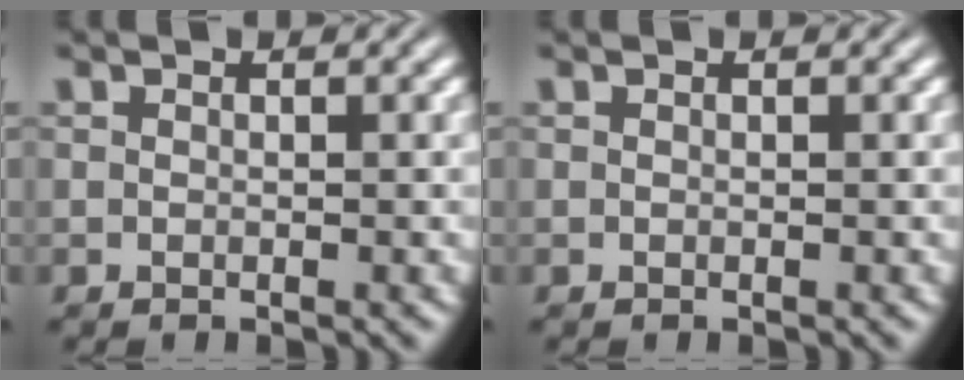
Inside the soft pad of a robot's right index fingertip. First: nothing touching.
{"total": 0.0}